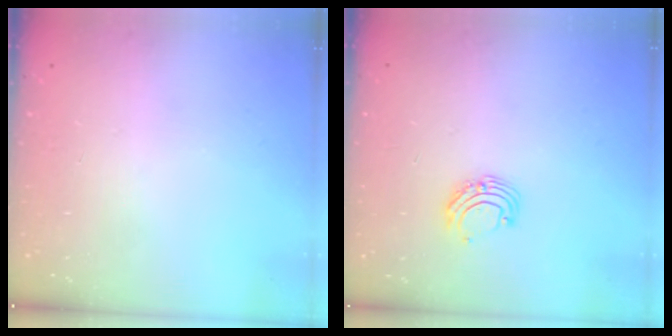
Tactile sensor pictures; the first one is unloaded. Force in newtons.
{"total": 7.3, "press": 7.3, "slide": 0.9}